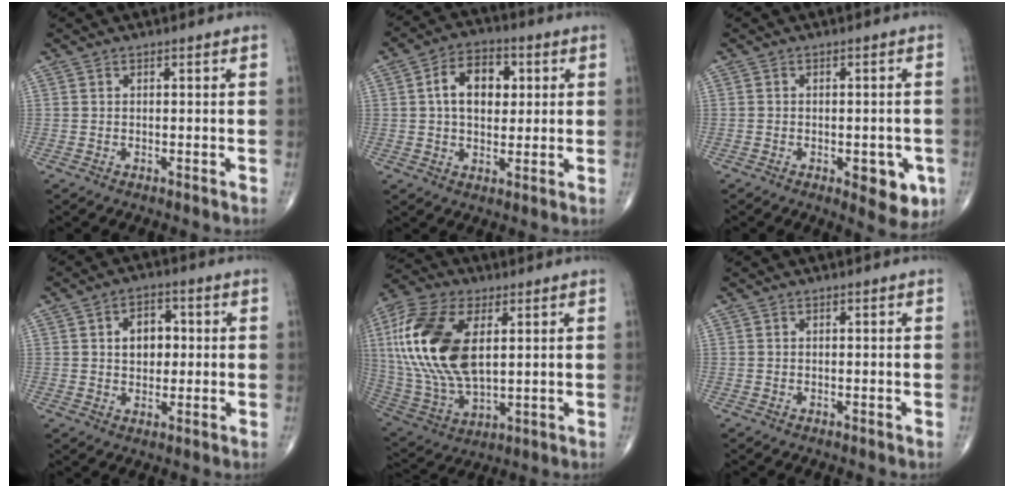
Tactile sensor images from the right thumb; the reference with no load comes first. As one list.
[{"total": 10.3, "force": [2.0, 6.8, 7.5], "torque": [-0.098, 0.009, 0.029]}, {"total": 6.9, "force": [-2.5, 3.2, 5.6], "torque": [-0.046, 0.001, -0.026]}, {"total": 6.8, "force": [1.1, 4.7, 4.7], "torque": [-0.046, 0.006, 0.014]}, {"total": 22.7, "force": [4.7, 12.1, 18.5], "torque": [-0.395, -0.014, 0.087]}, {"total": 0.0}]